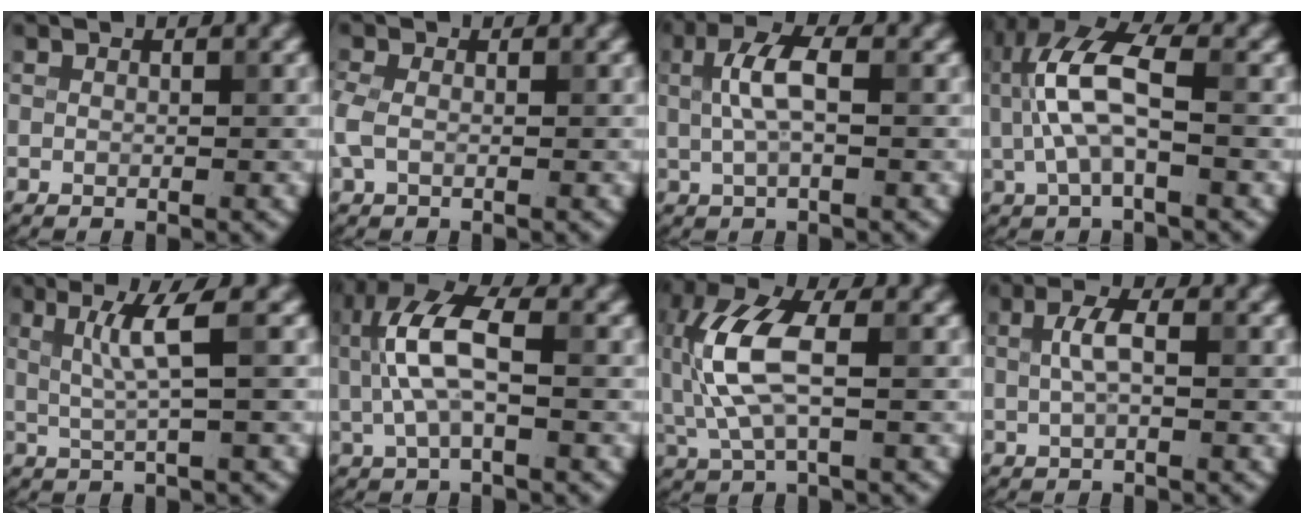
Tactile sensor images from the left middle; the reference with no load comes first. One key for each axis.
{"total": 2.0, "fx": -0.3, "fy": 1.2, "fz": 1.6, "tx": -0.047, "ty": 0.001, "tz": -0.013}
{"total": 3.6, "fx": 0.6, "fy": 1.2, "fz": 3.4, "tx": -0.071, "ty": 0.006, "tz": 0.007}
{"total": 6.7, "fx": 0.5, "fy": 2.7, "fz": 6.1, "tx": -0.139, "ty": 0.015, "tz": 0.003}
{"total": 3.5, "fx": 0.9, "fy": 0.2, "fz": 3.4, "tx": -0.066, "ty": 0.000, "tz": 0.019}
{"total": 6.1, "fx": 0.7, "fy": 2.4, "fz": 5.5, "tx": -0.125, "ty": 0.012, "tz": 0.007}
{"total": 6.9, "fx": 0.1, "fy": 2.8, "fz": 6.3, "tx": -0.156, "ty": 0.013, "tz": -0.003}
{"total": 2.3, "fx": 0.3, "fy": 0.7, "fz": 2.2, "tx": -0.045, "ty": 0.006, "tz": 0.004}